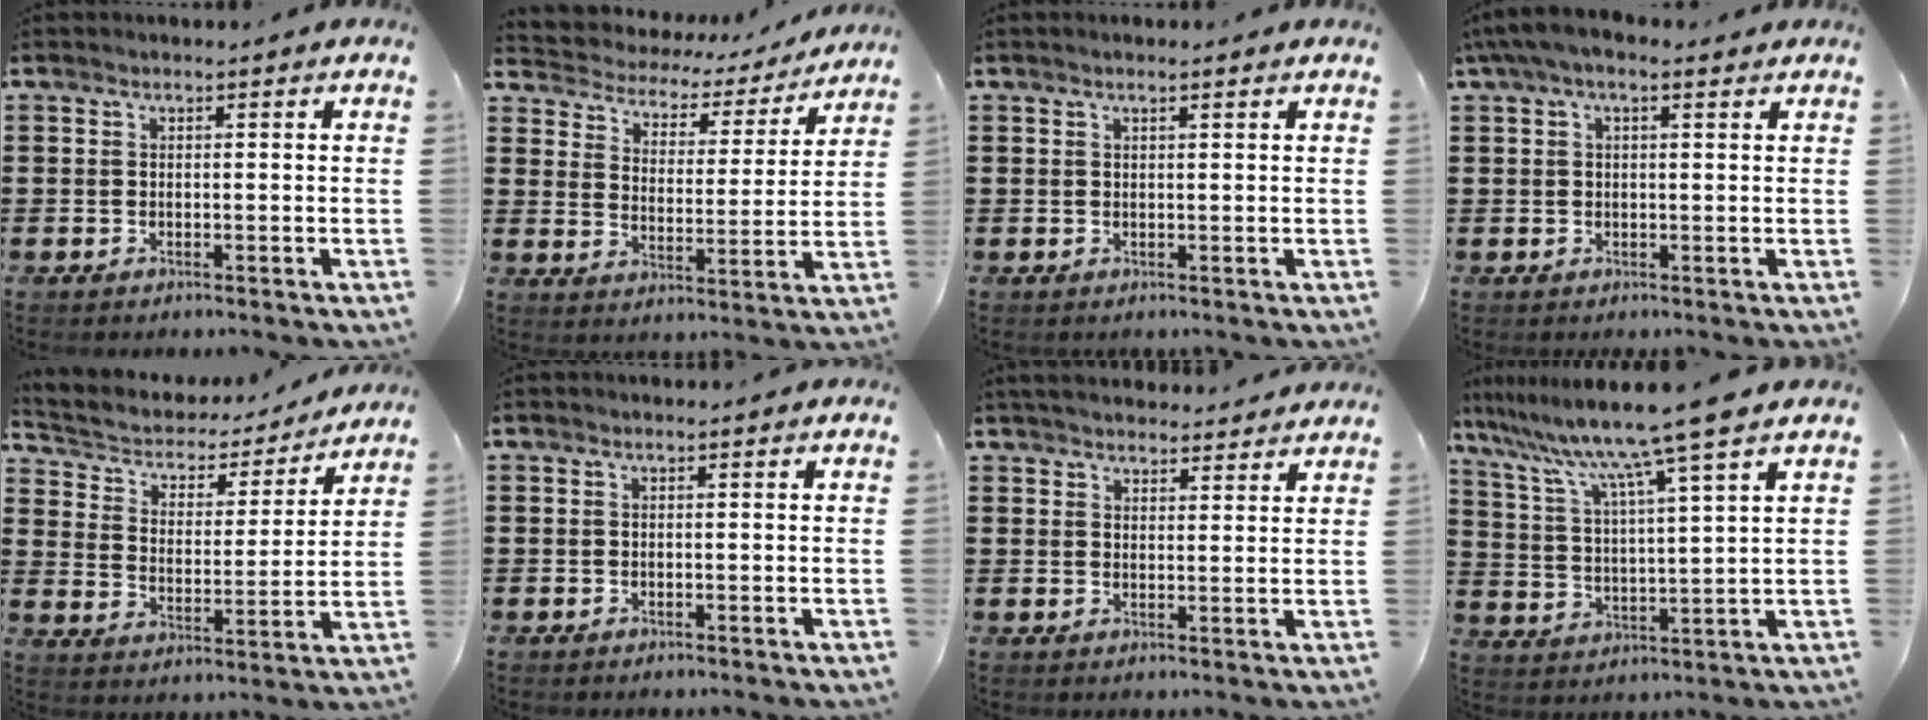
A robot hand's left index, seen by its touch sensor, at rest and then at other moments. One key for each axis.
{"total": 3.0, "fx": 2.9, "fy": 0.8, "fz": -0.1, "tx": -0.022, "ty": -0.028, "tz": 0.038}
{"total": 1.0, "fx": 0.6, "fy": 0.0, "fz": 0.8, "tx": -0.016, "ty": 0.001, "tz": 0.011}
{"total": 3.3, "fx": 1.4, "fy": 1.2, "fz": 2.8, "tx": -0.056, "ty": 0.009, "tz": 0.023}
{"total": 3.4, "fx": 3.0, "fy": 1.6, "fz": 0.5, "tx": -0.032, "ty": -0.024, "tz": 0.040}
{"total": 0.0}
{"total": 3.4, "fx": 3.4, "fy": 0.4, "fz": 0.4, "tx": -0.018, "ty": -0.007, "tz": 0.064}
{"total": 10.5, "fx": 8.3, "fy": -1.5, "fz": 6.2, "tx": -0.152, "ty": -0.051, "tz": 0.127}